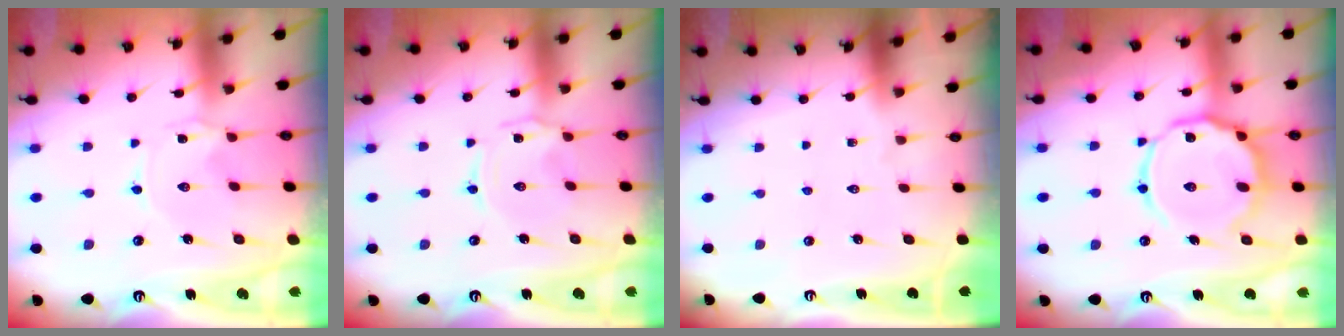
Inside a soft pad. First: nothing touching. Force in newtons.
{"total": 1.4, "press": 1.3, "slide": 0.5}
{"total": 0.0}
{"total": 15.9, "press": 15.8, "slide": 1.4}